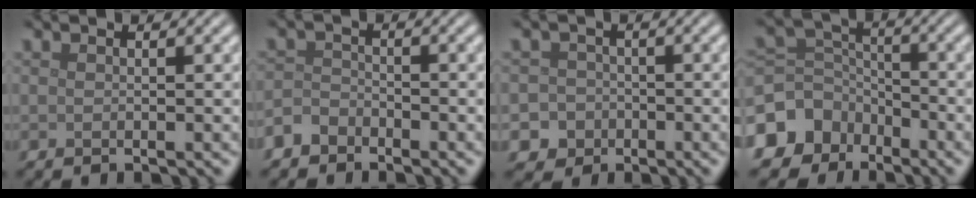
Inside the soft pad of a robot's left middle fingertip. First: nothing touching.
{"total": 2.1, "force": [-1.7, 1.2, 0.3], "torque": [-0.005, 0.006, -0.041]}
{"total": 4.1, "force": [-2.0, 3.6, 0.4], "torque": [0.021, -0.004, -0.045]}
{"total": 8.4, "force": [-5.5, 6.0, 2.0], "torque": [-0.054, 0.000, -0.108]}